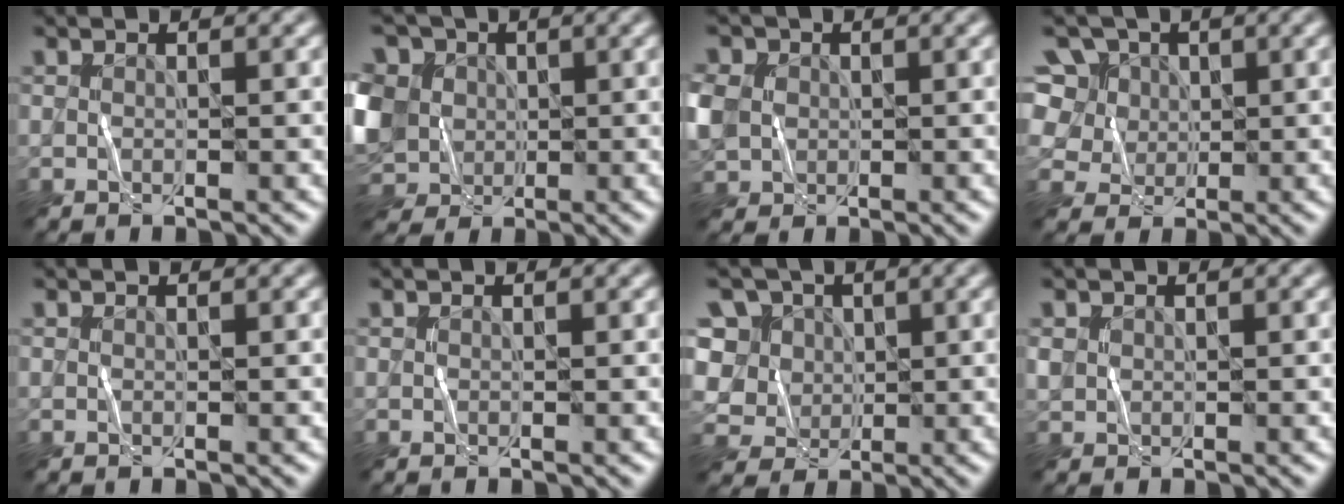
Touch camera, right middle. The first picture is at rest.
{"total": 11.6, "force": [1.6, 9.1, 7.0], "torque": [-0.152, 0.008, -0.005]}
{"total": 4.4, "force": [0.1, 3.7, 2.4], "torque": [-0.078, 0.008, -0.006]}
{"total": 10.2, "force": [4.1, 8.1, 4.7], "torque": [-0.105, 0.035, 0.056]}
{"total": 0.0}
{"total": 0.0}
{"total": 9.2, "force": [3.1, 7.8, 3.8], "torque": [-0.093, 0.025, 0.038]}
{"total": 0.9, "force": [0.2, 0.8, 0.3], "torque": [-0.005, 0.000, 0.004]}